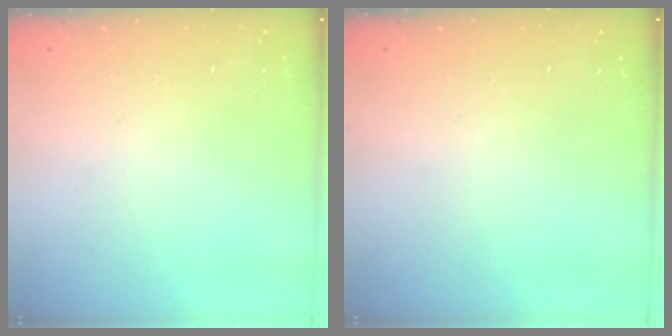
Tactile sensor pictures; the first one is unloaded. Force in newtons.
{"total": 0.0}